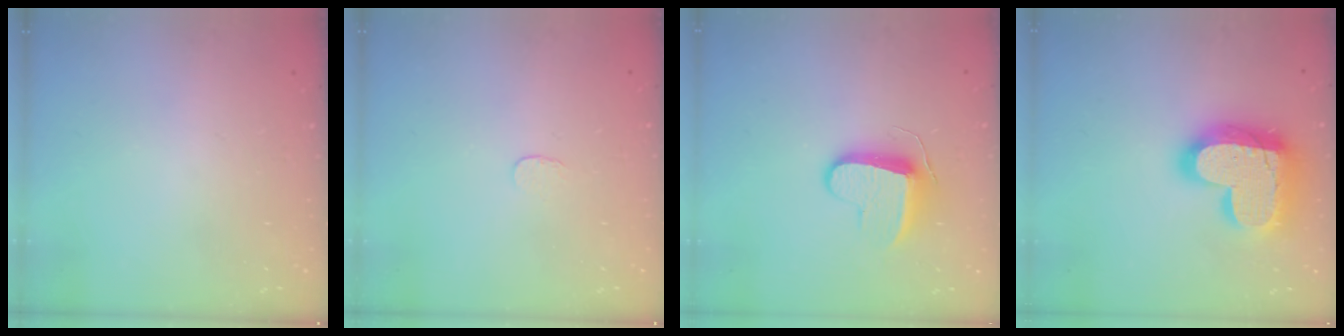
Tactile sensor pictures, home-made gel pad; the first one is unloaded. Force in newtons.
{"total": 2.6, "press": 2.6, "slide": 0.2}
{"total": 9.5, "press": 9.5, "slide": 0.1}
{"total": 23.4, "press": 23.3, "slide": 1.7}